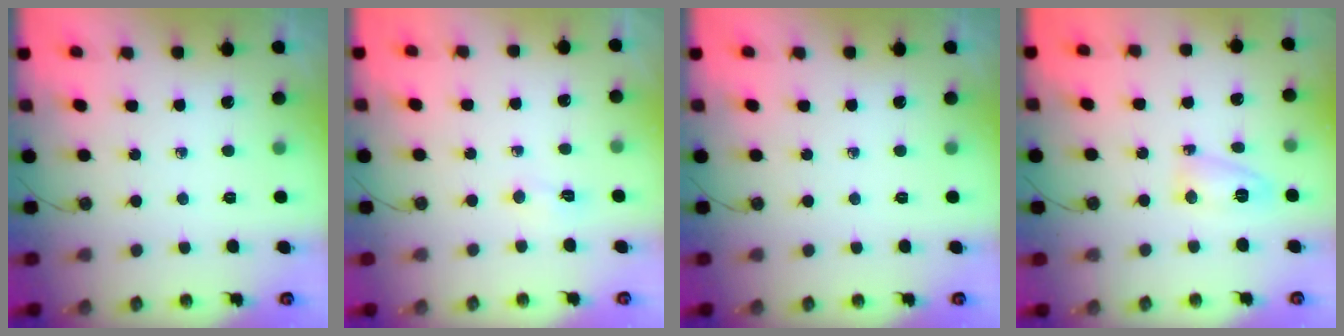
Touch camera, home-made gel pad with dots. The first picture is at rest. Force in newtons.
{"total": 2.8, "press": 2.7, "slide": 0.5}
{"total": 0.0}
{"total": 4.8, "press": 4.6, "slide": 1.2}